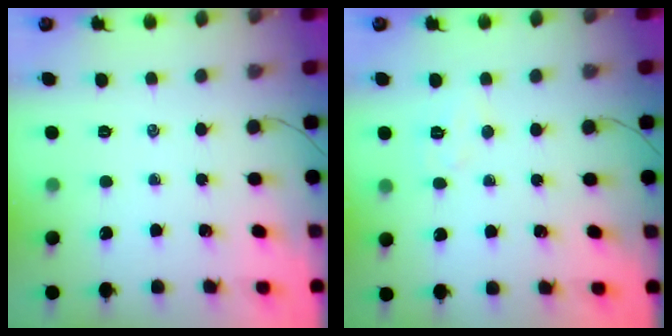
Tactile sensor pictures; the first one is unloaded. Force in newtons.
{"total": 5.2, "press": 5.1, "slide": 0.9}